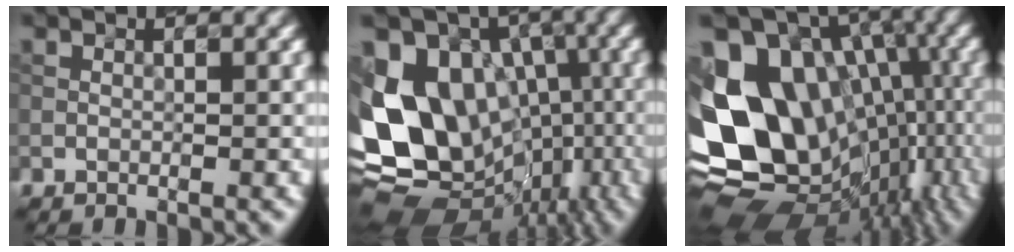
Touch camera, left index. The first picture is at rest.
{"total": 14.6, "force": [-1.3, 11.4, 9.1], "torque": [-0.160, 0.007, -0.015]}
{"total": 16.2, "force": [-1.0, 12.0, 10.8], "torque": [-0.188, 0.002, 0.007]}